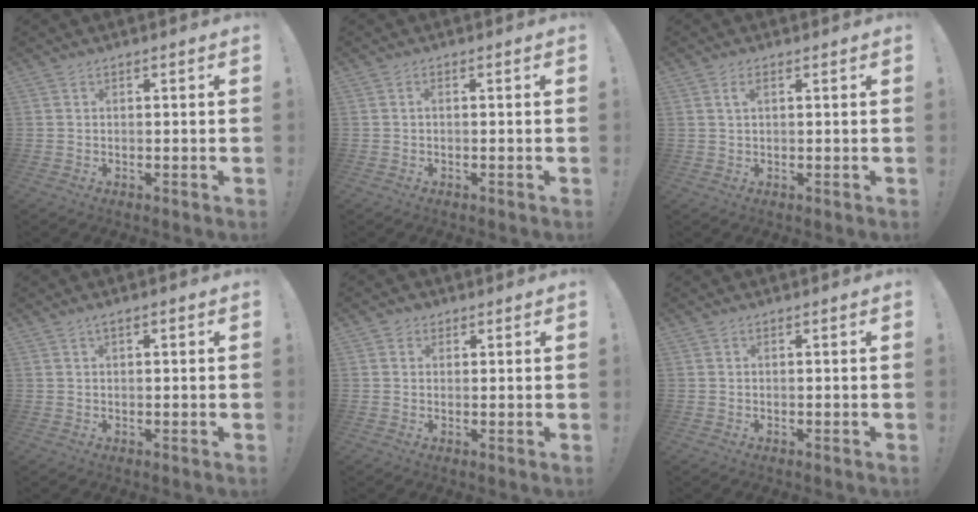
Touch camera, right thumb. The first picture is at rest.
{"total": 0.8, "force": [-0.2, 0.0, 0.8], "torque": [-0.018, 0.003, -0.004]}
{"total": 2.5, "force": [0.9, 1.1, 2.0], "torque": [-0.040, 0.002, 0.014]}
{"total": 1.5, "force": [0.6, 0.6, 1.2], "torque": [-0.016, -0.001, 0.009]}
{"total": 2.2, "force": [1.0, 2.0, 0.3], "torque": [-0.002, 0.000, 0.017]}
{"total": 0.0}